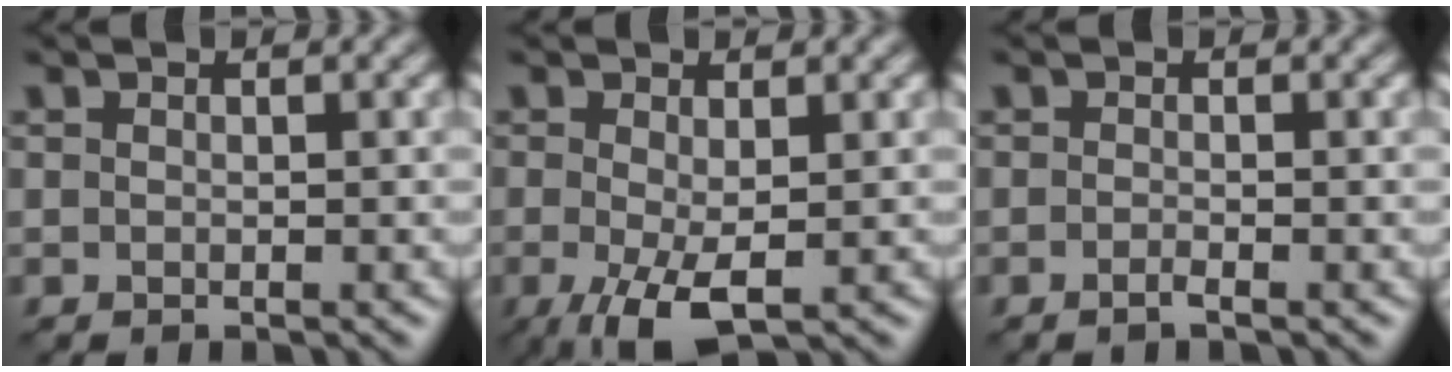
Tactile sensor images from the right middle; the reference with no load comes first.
{"total": 4.8, "force": [-1.6, 2.1, 4.1], "torque": [-0.098, -0.010, -0.021]}
{"total": 0.8, "force": [-0.7, -0.2, 0.4], "torque": [-0.009, 0.004, -0.009]}